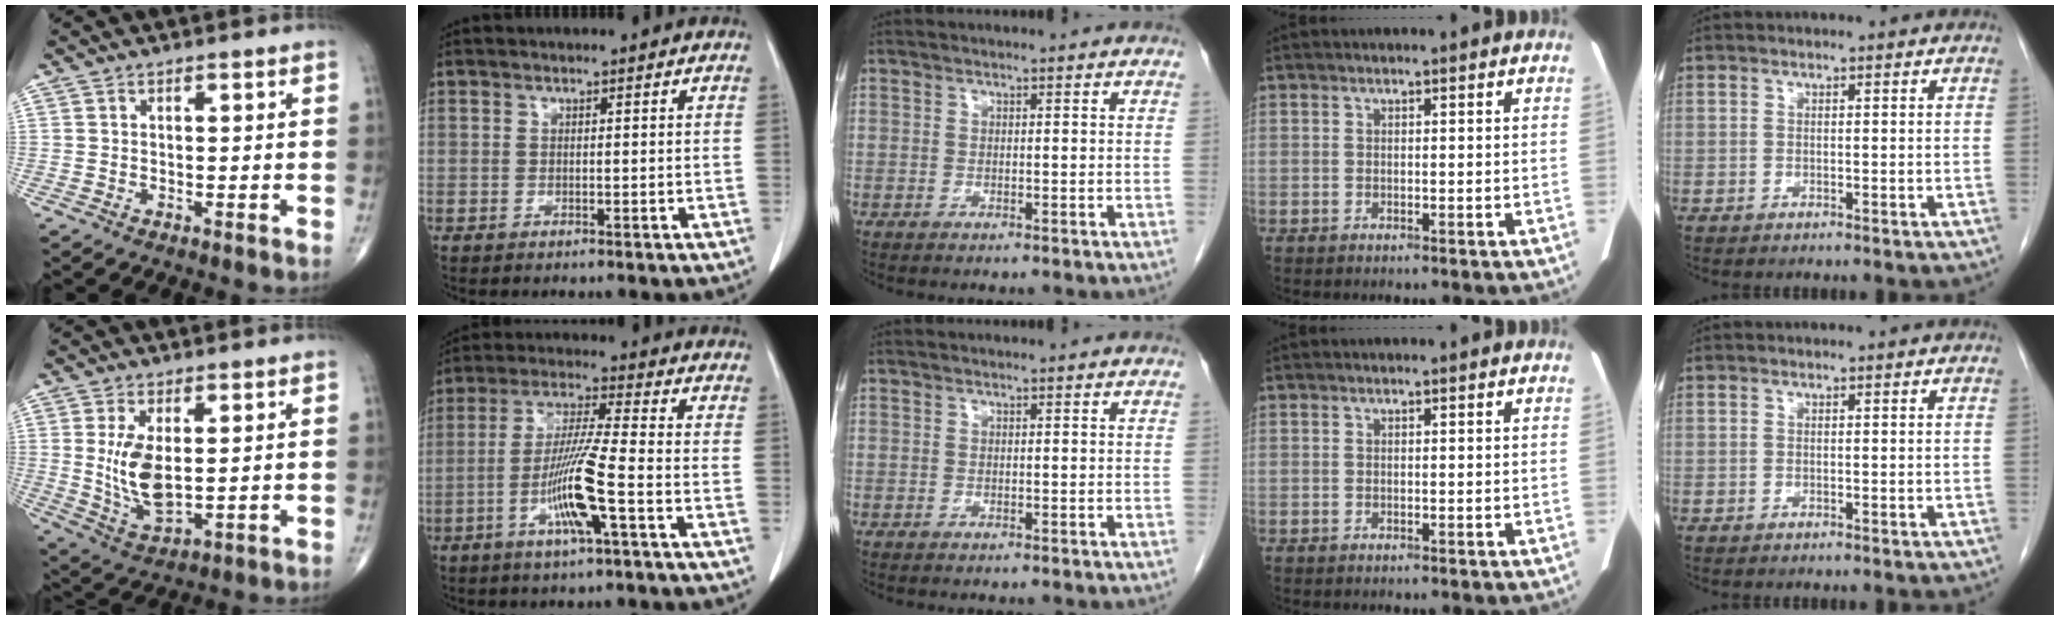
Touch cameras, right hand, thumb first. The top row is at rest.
{"thumb": {"total": 9.3, "force": [1.2, 4.4, 8.0], "torque": [-0.153, -0.019, 0.037]}, "index": {"total": 10.3, "force": [-3.6, -0.3, 9.6], "torque": [-0.191, -0.008, -0.071]}}